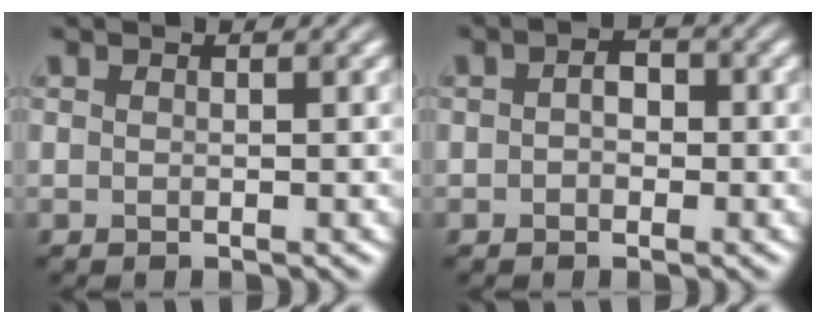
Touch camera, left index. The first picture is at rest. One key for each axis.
{"total": 1.9, "fx": 0.0, "fy": 1.4, "fz": 1.3, "tx": -0.021, "ty": 0.003, "tz": -0.006}